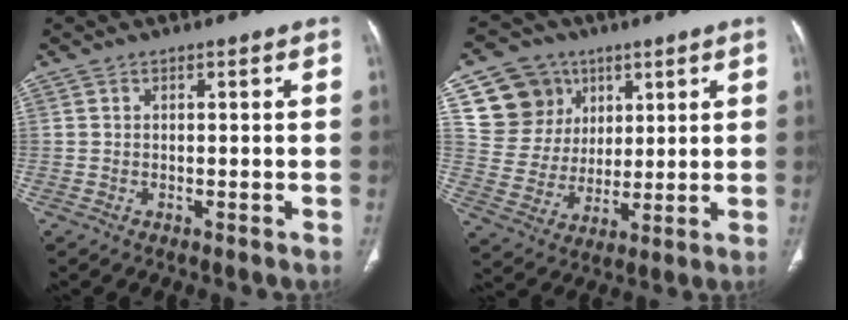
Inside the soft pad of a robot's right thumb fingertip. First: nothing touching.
{"total": 13.4, "force": [5.8, 11.6, 3.5], "torque": [-0.027, -0.011, 0.115]}